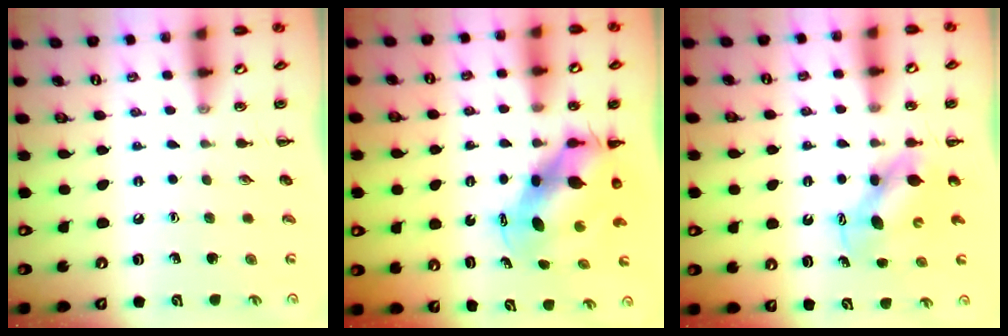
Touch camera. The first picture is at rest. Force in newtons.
{"total": 7.8, "press": 7.6, "slide": 1.8}
{"total": 6.7, "press": 6.7, "slide": 0.7}